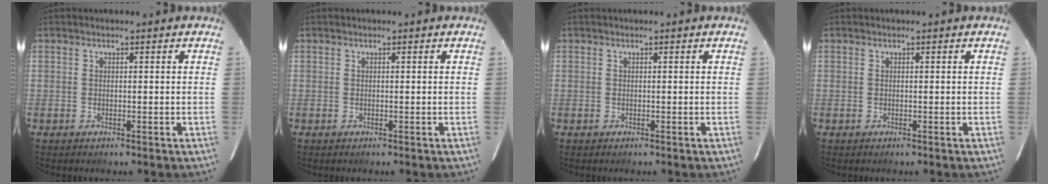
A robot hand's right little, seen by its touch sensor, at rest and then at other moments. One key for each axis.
{"total": 0.0}
{"total": 0.0}
{"total": 0.0}